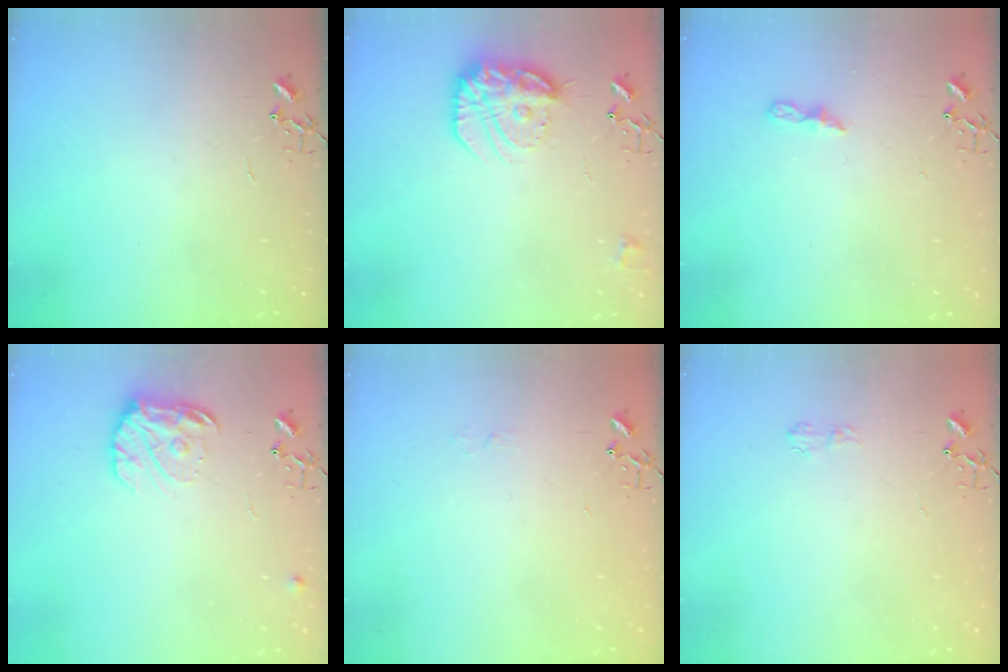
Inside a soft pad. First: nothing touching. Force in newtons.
{"total": 17.4, "press": 17.3, "slide": 1.2}
{"total": 5.3, "press": 5.3, "slide": 0.6}
{"total": 12.7, "press": 12.6, "slide": 0.7}
{"total": 3.6, "press": 3.6, "slide": 0.4}
{"total": 5.0, "press": 5.0, "slide": 0.6}